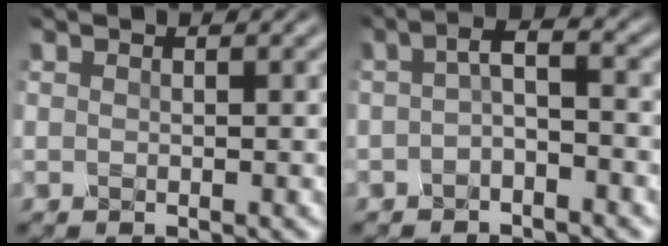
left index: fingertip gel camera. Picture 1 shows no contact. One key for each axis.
{"total": 2.6, "fx": -0.9, "fy": 1.0, "fz": 2.2, "tx": -0.044, "ty": 0.007, "tz": -0.024}